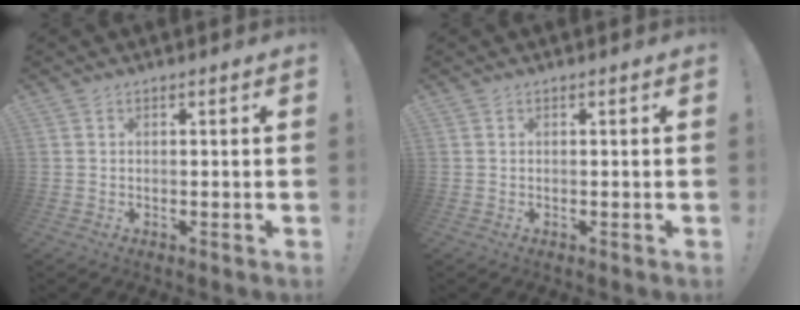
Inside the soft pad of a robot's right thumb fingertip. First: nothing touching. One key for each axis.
{"total": 0.0}